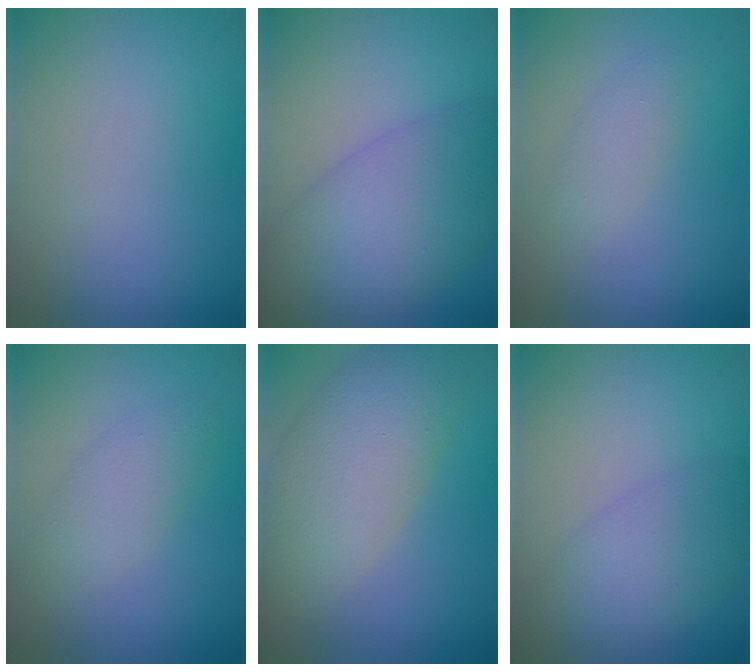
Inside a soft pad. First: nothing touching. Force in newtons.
{"total": 8.2, "press": 8.2, "slide": 0.2}
{"total": 1.6, "press": 1.6, "slide": 0.1}
{"total": 2.5, "press": 2.5, "slide": 0.2}
{"total": 7.1, "press": 7.1, "slide": 0.4}
{"total": 4.6, "press": 4.5, "slide": 0.1}